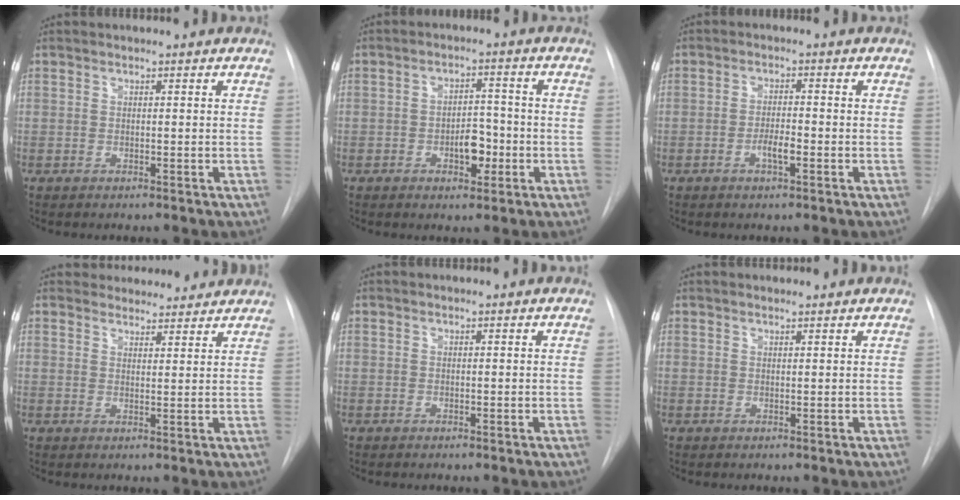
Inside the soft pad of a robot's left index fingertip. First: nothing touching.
{"total": 4.5, "force": [-1.6, 2.3, 3.6], "torque": [-0.047, 0.007, -0.021]}
{"total": 2.7, "force": [-1.1, 0.6, 2.3], "torque": [-0.040, 0.002, -0.021]}
{"total": 8.2, "force": [7.8, 2.5, 0.5], "torque": [0.013, 0.019, 0.088]}
{"total": 0.0}
{"total": 1.6, "force": [1.5, 0.2, 0.1], "torque": [-0.008, 0.013, 0.026]}